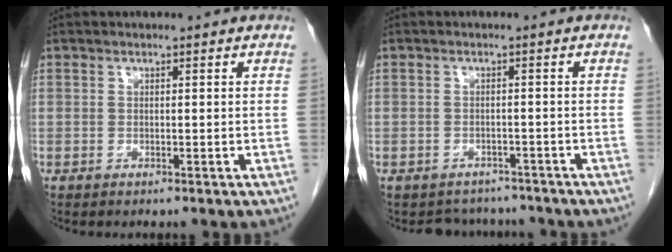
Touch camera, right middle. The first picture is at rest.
{"total": 5.2, "force": [-4.6, 2.3, -0.1], "torque": [0.006, 0.011, -0.058]}